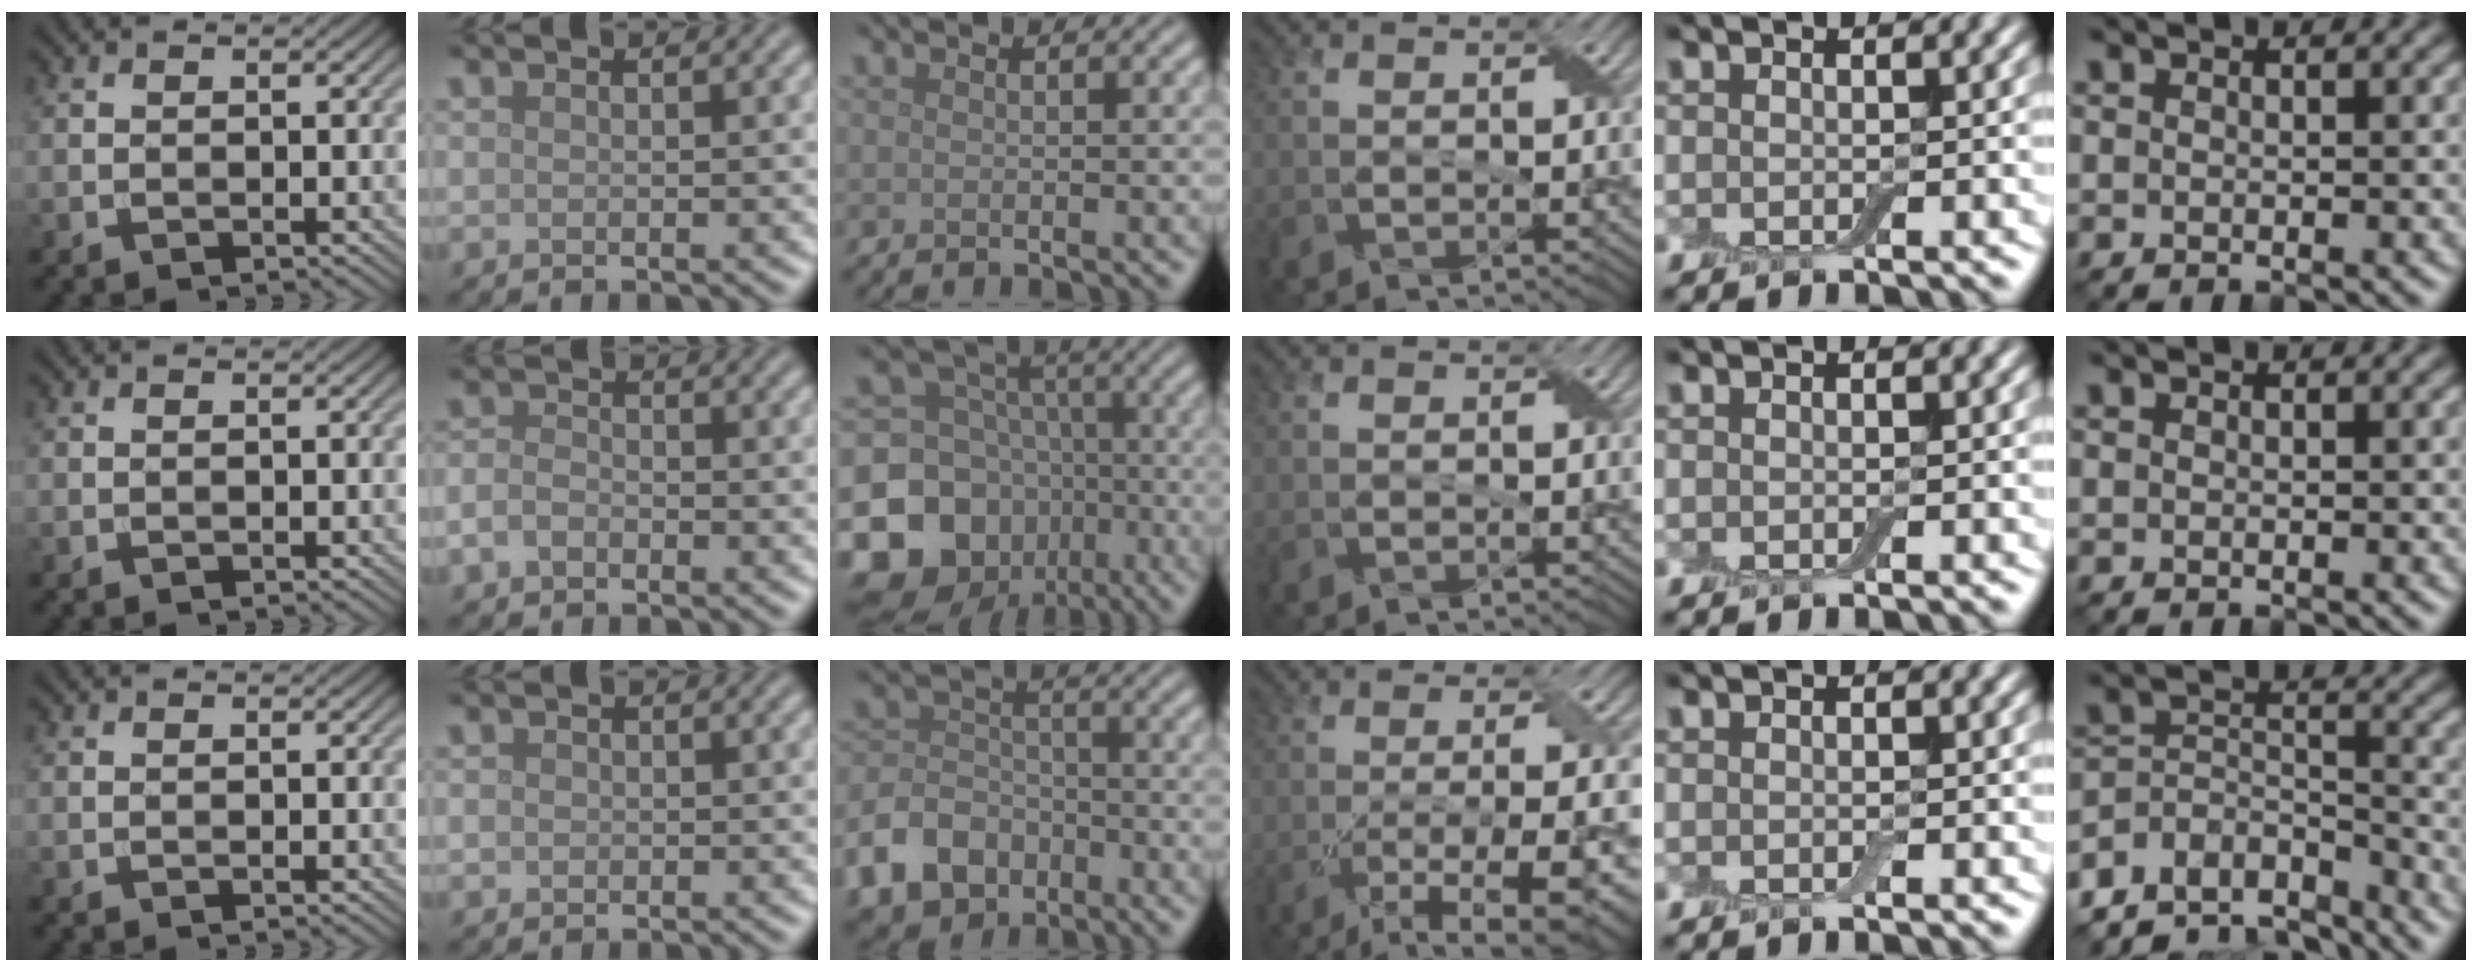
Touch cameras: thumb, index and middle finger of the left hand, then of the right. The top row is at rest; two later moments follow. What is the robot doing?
{"motion": "fold", "object": "cloth"}